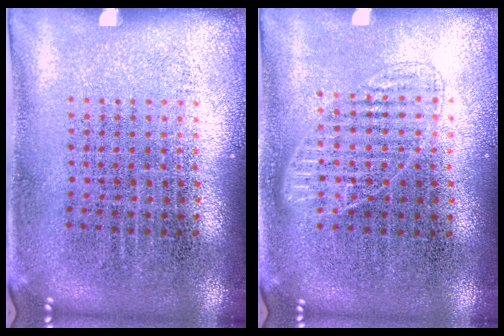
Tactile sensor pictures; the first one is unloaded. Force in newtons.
{"total": 1.8, "press": 1.7, "slide": 0.4}